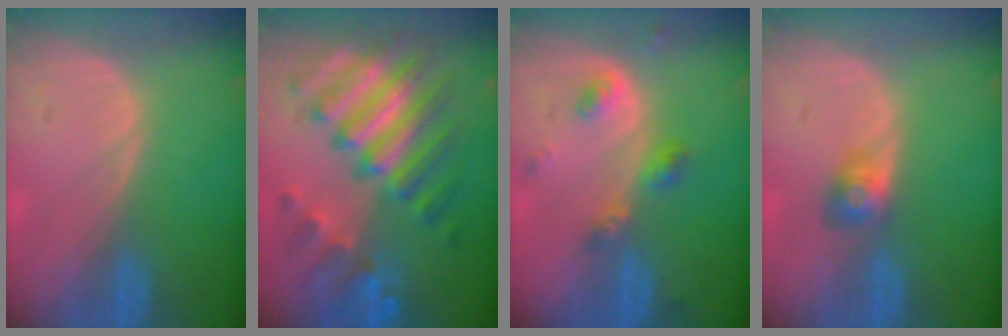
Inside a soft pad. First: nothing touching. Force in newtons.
{"total": 11.7, "press": 11.6, "slide": 1.0}
{"total": 4.7, "press": 4.2, "slide": 2.1}
{"total": 2.9, "press": 2.7, "slide": 1.0}